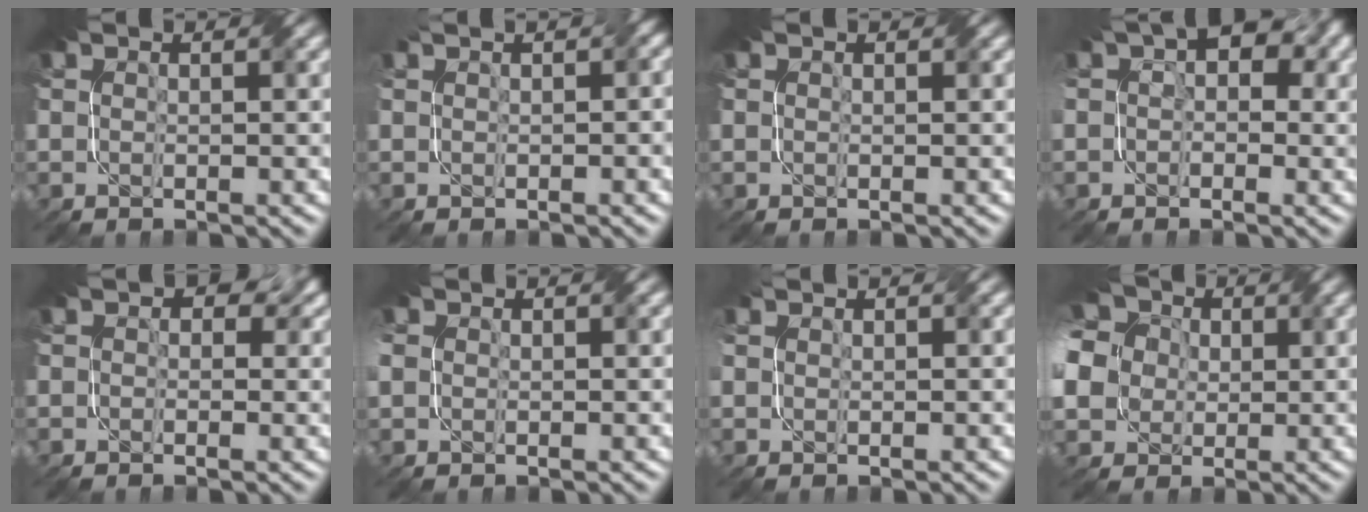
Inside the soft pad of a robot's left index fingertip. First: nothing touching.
{"total": 2.1, "force": [0.4, 0.9, 1.9], "torque": [-0.013, 0.004, 0.002]}
{"total": 0.0}
{"total": 4.9, "force": [1.1, 3.3, 3.4], "torque": [-0.021, 0.011, 0.005]}
{"total": 4.3, "force": [1.0, 3.3, 2.5], "torque": [0.003, 0.012, 0.000]}
{"total": 3.2, "force": [0.0, 2.7, 1.7], "torque": [-0.046, 0.003, 0.007]}
{"total": 1.5, "force": [0.3, 1.4, 0.6], "torque": [-0.001, -0.003, 0.003]}
{"total": 11.8, "force": [0.7, 10.0, 6.3], "torque": [-0.148, 0.002, -0.018]}